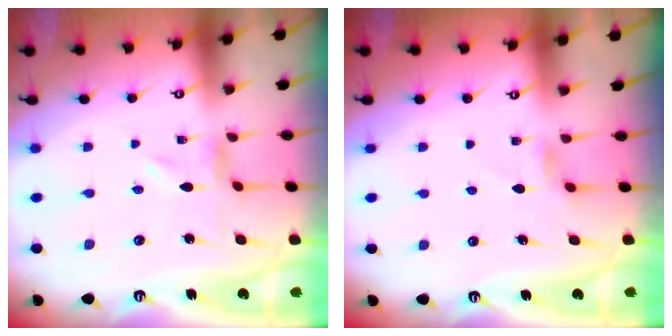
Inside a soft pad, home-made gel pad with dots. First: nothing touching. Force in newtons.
{"total": 1.7, "press": 1.7, "slide": 0.3}